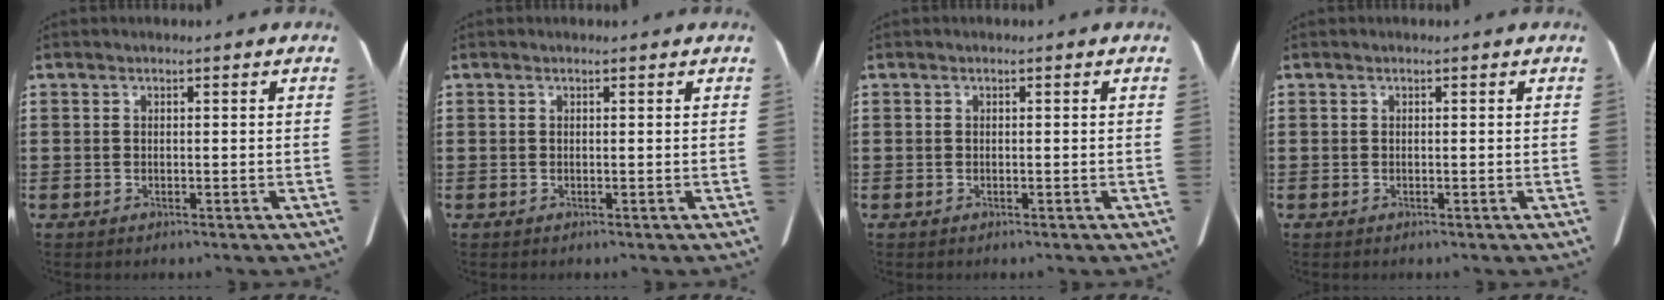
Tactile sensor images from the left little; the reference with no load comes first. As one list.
[{"total": 0.0}, {"total": 0.0}, {"total": 0.0}]